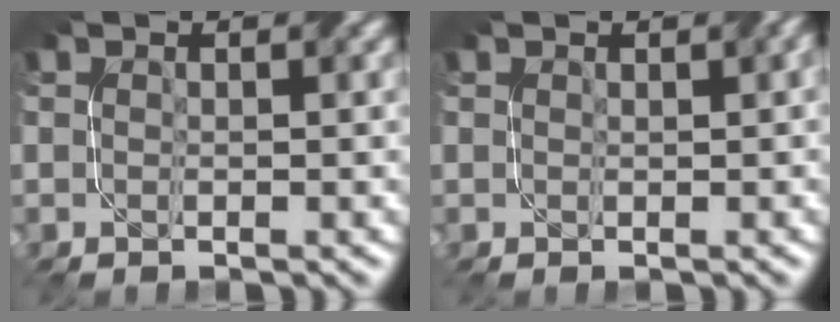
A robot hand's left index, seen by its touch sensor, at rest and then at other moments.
{"total": 0.9, "force": [0.6, 0.1, 0.7], "torque": [-0.007, 0.003, 0.011]}